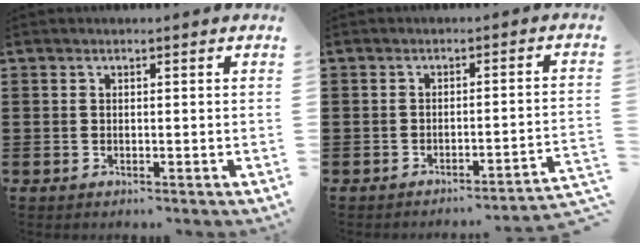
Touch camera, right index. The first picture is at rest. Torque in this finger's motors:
{"motor_torque": [-1.46, 0.68, -1.05, -0.19]}